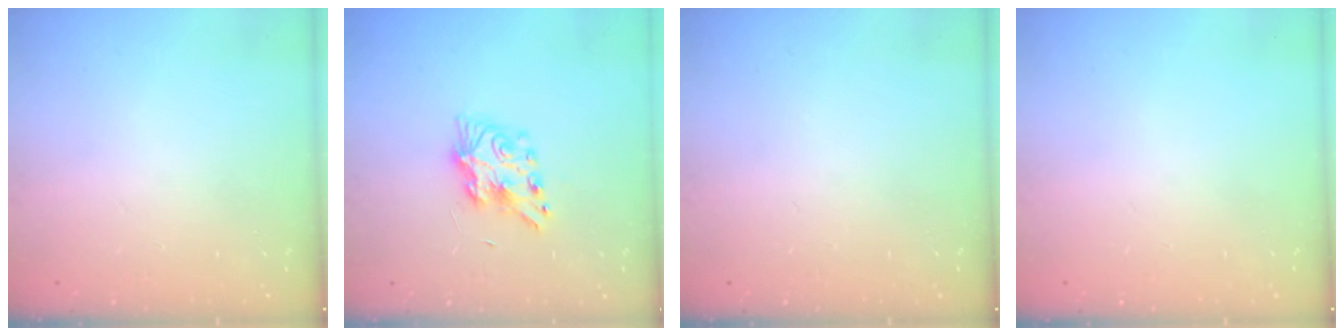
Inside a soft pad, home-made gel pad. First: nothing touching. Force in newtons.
{"total": 7.9, "press": 7.9, "slide": 0.7}
{"total": 0.0}
{"total": 0.0}